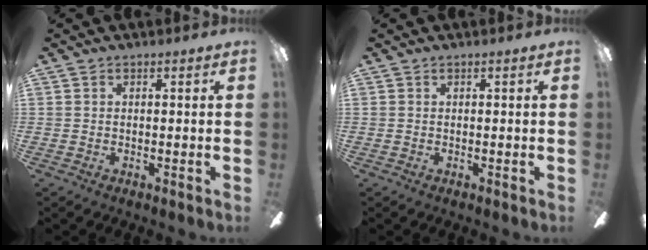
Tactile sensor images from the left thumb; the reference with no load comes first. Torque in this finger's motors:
{"motor_torque": [0.00, 0.00, 0.04, -0.04, 0.00]}